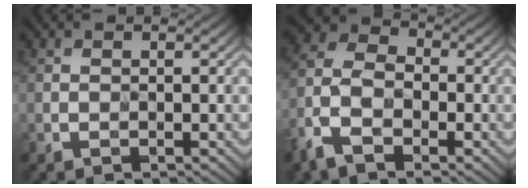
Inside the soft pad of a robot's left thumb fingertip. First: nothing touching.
{"total": 8.1, "force": [-4.3, 4.7, 5.1], "torque": [-0.134, -0.009, -0.101]}